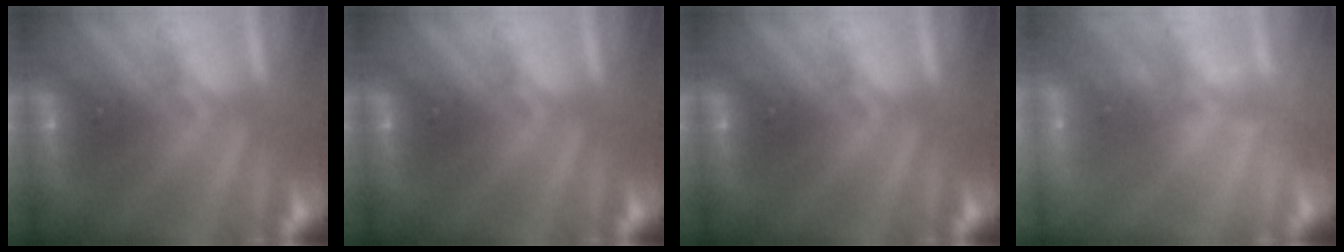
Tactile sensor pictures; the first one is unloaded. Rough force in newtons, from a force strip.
{"total": 0.0}
{"total": 0.0}
{"total": 2.2}